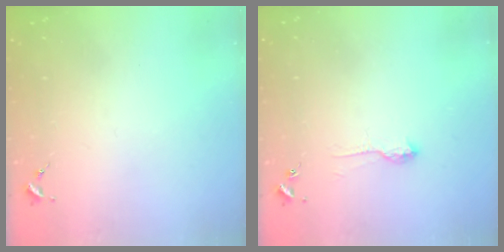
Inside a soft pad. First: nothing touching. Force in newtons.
{"total": 6.1, "press": 6.1, "slide": 0.6}